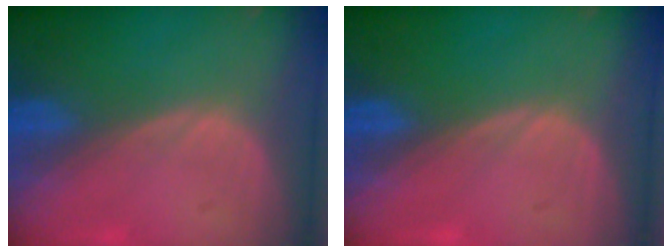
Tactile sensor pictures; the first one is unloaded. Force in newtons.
{"total": 0.0}